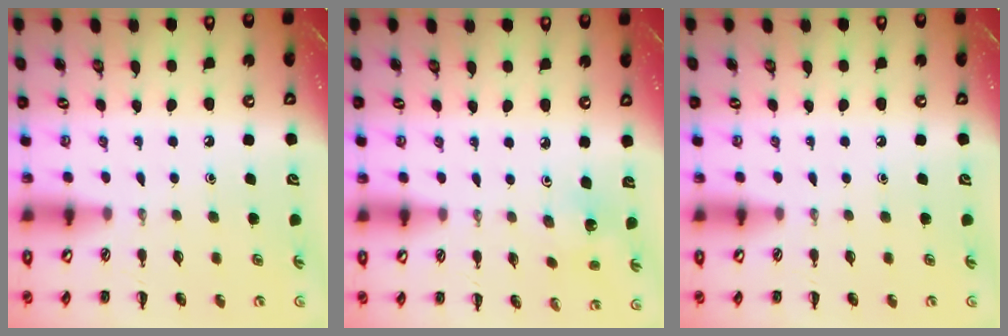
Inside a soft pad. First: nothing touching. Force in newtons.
{"total": 1.9, "press": 1.8, "slide": 0.6}
{"total": 0.0}